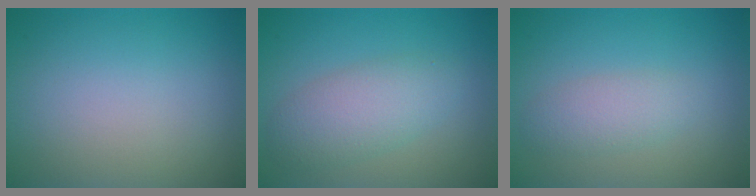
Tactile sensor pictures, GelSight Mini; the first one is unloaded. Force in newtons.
{"total": 3.9, "press": 3.9, "slide": 0.1}
{"total": 2.2, "press": 2.2, "slide": 0.1}